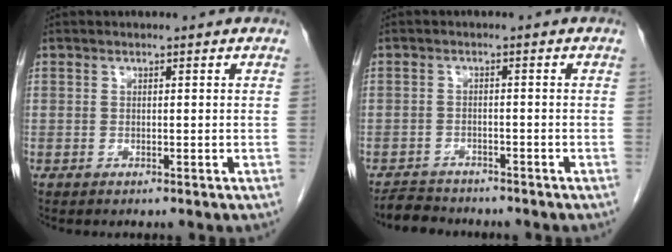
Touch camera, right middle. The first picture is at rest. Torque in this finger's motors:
{"motor_torque": [0.03, -0.02, 0.00, 0.00]}